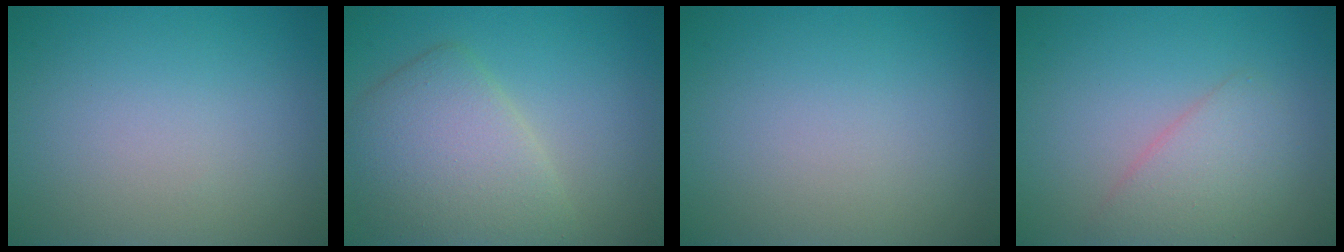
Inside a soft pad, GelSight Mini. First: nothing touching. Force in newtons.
{"total": 5.8, "press": 5.8, "slide": 0.2}
{"total": 0.0}
{"total": 2.6, "press": 2.6, "slide": 0.1}